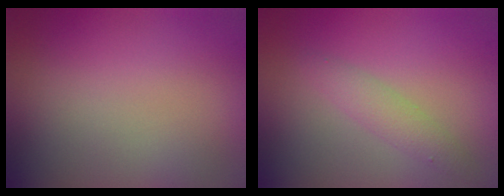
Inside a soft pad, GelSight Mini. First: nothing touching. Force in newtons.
{"total": 2.0, "press": 2.0, "slide": 0.0}